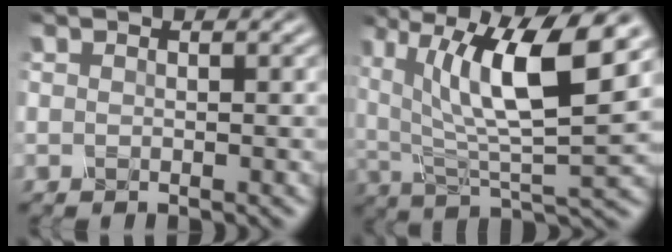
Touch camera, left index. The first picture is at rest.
{"total": 9.6, "force": [3.8, 3.1, 8.3], "torque": [-0.162, 0.000, 0.077]}